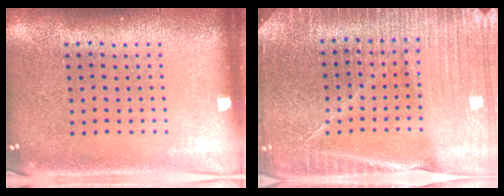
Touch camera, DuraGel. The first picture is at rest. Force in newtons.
{"total": 4.4, "press": 4.1, "slide": 1.6}